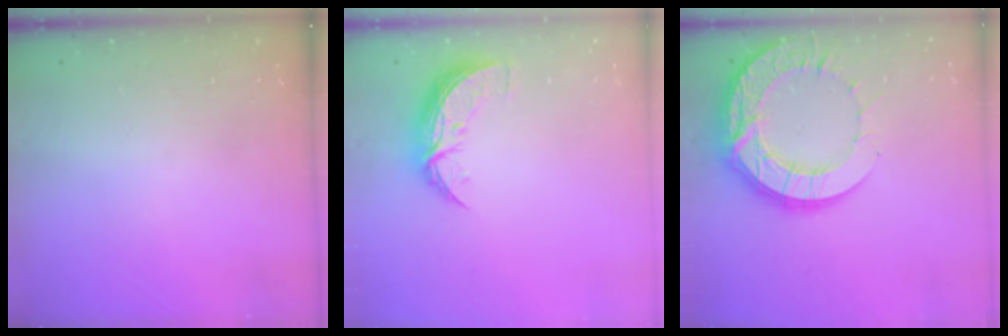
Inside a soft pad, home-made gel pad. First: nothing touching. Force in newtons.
{"total": 8.6, "press": 8.6, "slide": 0.1}
{"total": 20.2, "press": 20.1, "slide": 1.8}